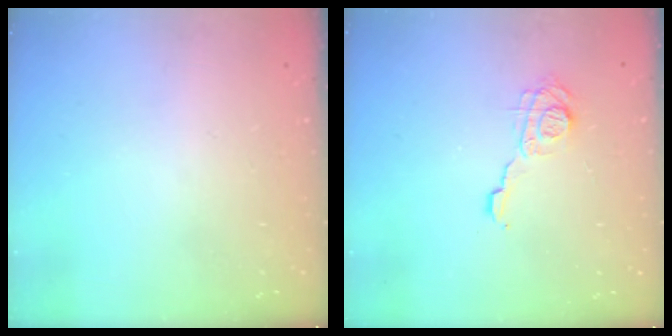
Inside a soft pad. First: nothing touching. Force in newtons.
{"total": 9.6, "press": 9.6, "slide": 0.7}